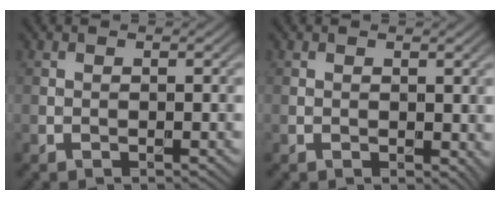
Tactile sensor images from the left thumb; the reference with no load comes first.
{"total": 1.3, "force": [0.2, 0.9, 0.9], "torque": [-0.010, -0.004, 0.006]}